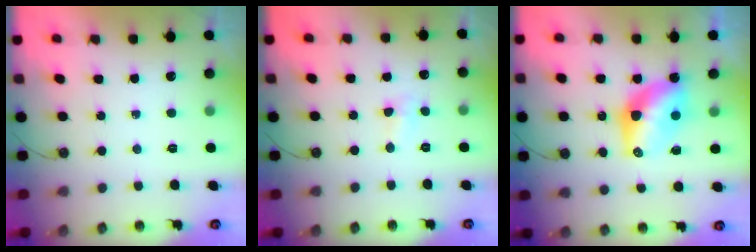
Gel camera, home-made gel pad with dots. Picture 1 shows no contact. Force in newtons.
{"total": 3.2, "press": 3.2, "slide": 0.5}
{"total": 9.8, "press": 9.8, "slide": 0.2}